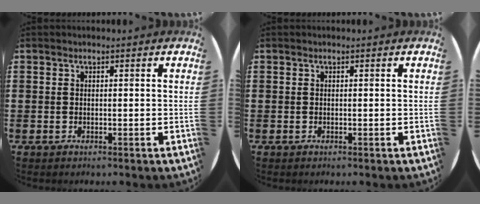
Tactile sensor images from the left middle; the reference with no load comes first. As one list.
[{"total": 0.0}]